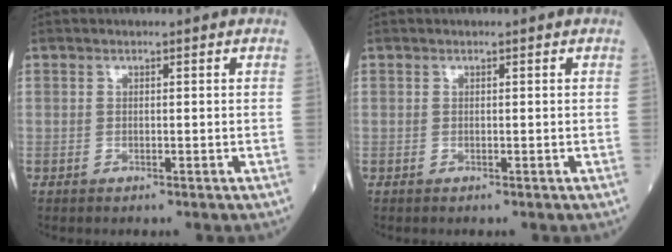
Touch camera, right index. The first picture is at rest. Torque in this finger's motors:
{"motor_torque": [0.00, 0.00, 0.00, 0.00]}